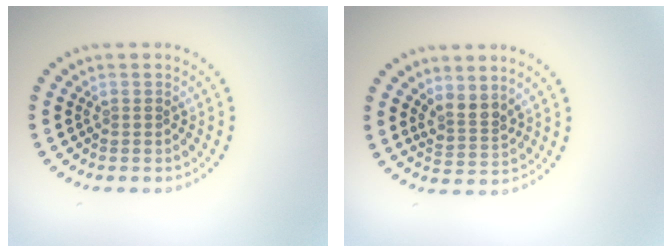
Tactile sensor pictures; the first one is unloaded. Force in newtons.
{"total": 2.4, "press": 1.7, "slide": 1.7}